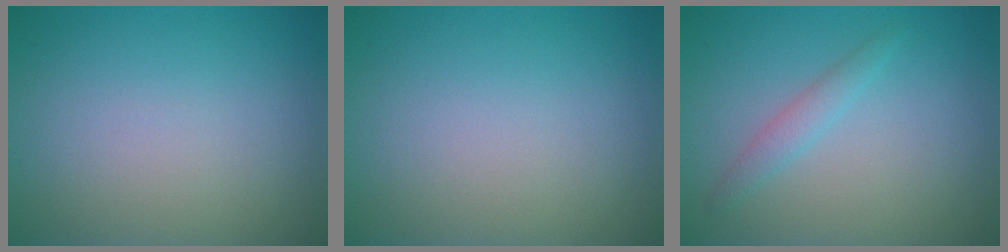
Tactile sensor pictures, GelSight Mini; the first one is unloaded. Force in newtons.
{"total": 0.0}
{"total": 1.4, "press": 1.4, "slide": 0.1}